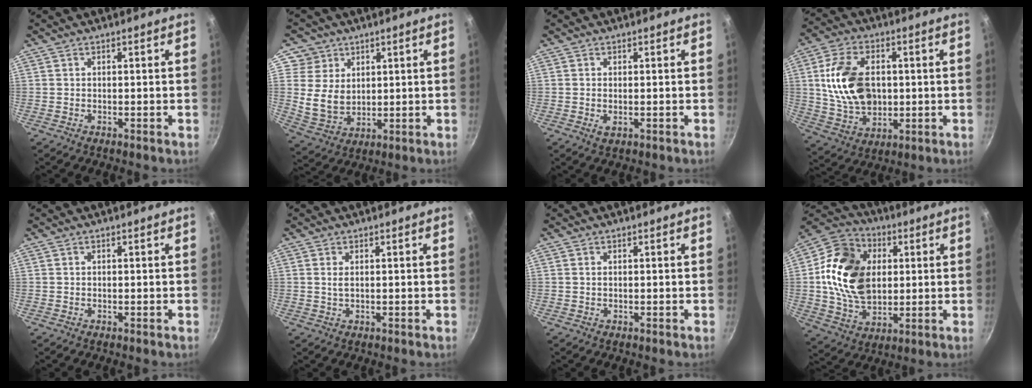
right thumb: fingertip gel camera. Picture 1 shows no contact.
{"total": 8.8, "force": [3.7, 7.6, 2.6], "torque": [-0.010, -0.020, 0.079]}
{"total": 1.4, "force": [-0.2, 0.7, 1.2], "torque": [-0.025, -0.004, -0.003]}
{"total": 16.1, "force": [1.6, 10.8, 11.8], "torque": [-0.202, -0.002, 0.037]}
{"total": 0.0}
{"total": 1.7, "force": [0.4, 0.8, 1.4], "torque": [-0.028, -0.001, 0.007]}
{"total": 0.7, "force": [0.1, 0.4, 0.5], "torque": [-0.010, 0.002, 0.002]}
{"total": 20.1, "force": [2.9, 14.5, 13.7], "torque": [-0.222, 0.005, 0.047]}